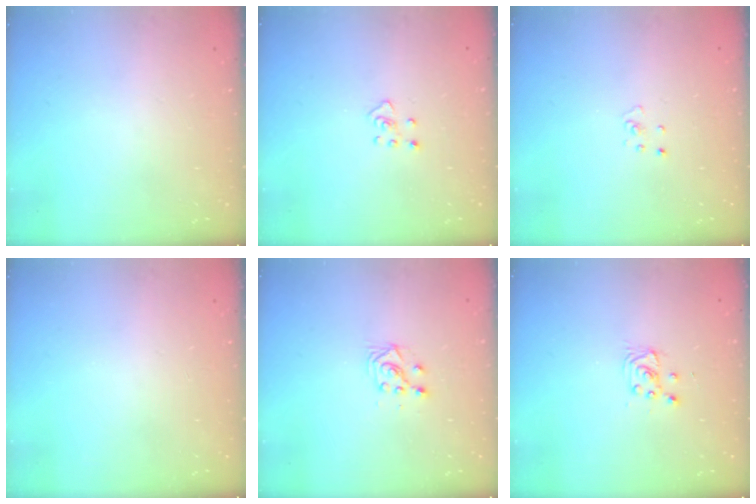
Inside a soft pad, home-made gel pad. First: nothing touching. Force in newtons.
{"total": 3.4, "press": 3.3, "slide": 0.6}
{"total": 2.3, "press": 2.3, "slide": 0.2}
{"total": 0.0}
{"total": 5.7, "press": 5.6, "slide": 0.9}
{"total": 2.9, "press": 2.9, "slide": 0.4}